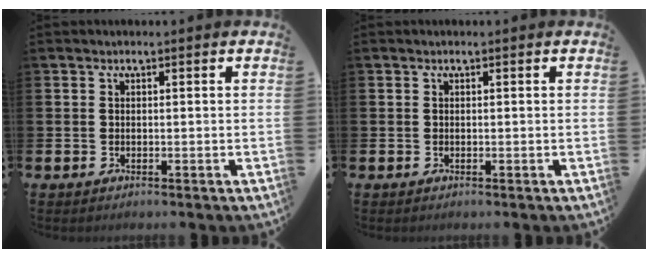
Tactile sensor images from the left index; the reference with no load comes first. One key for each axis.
{"total": 0.0}